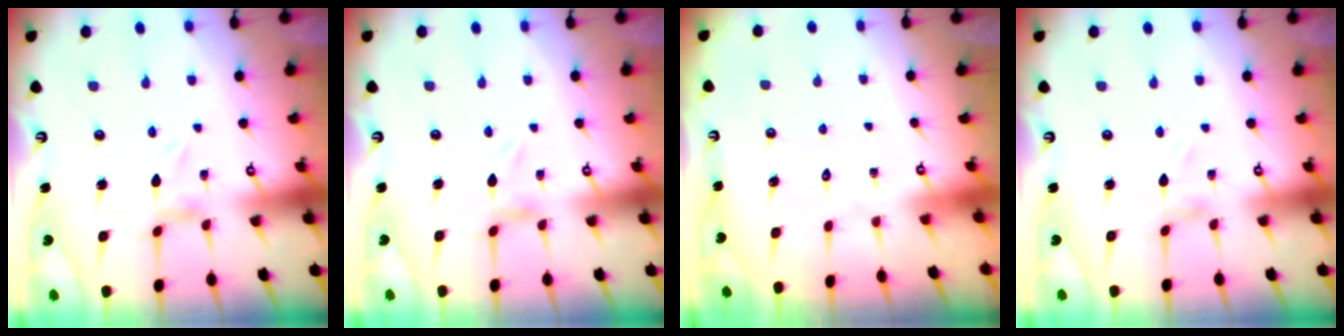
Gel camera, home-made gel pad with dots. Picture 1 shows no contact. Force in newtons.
{"total": 0.0}
{"total": 1.6, "press": 1.5, "slide": 0.1}
{"total": 1.2, "press": 1.2, "slide": 0.1}